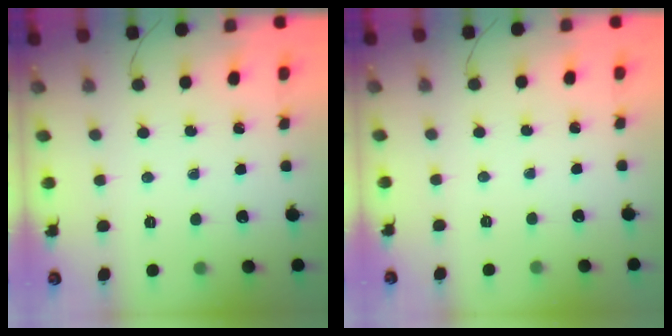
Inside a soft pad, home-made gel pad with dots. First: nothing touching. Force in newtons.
{"total": 2.5, "press": 2.4, "slide": 0.4}